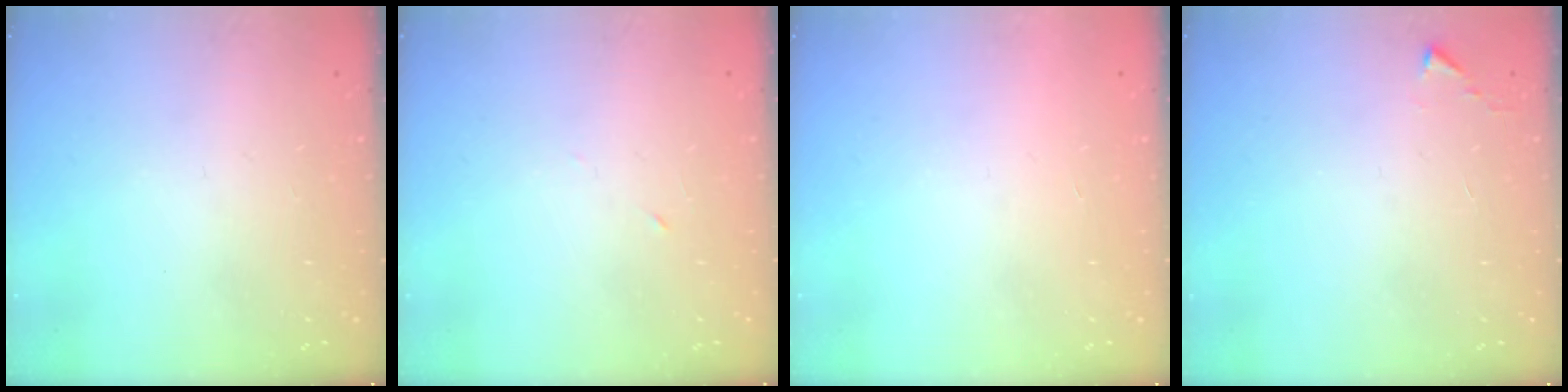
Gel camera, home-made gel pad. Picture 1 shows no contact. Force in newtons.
{"total": 2.7, "press": 2.5, "slide": 1.0}
{"total": 1.7, "press": 1.7, "slide": 0.1}
{"total": 2.7, "press": 2.7, "slide": 0.5}